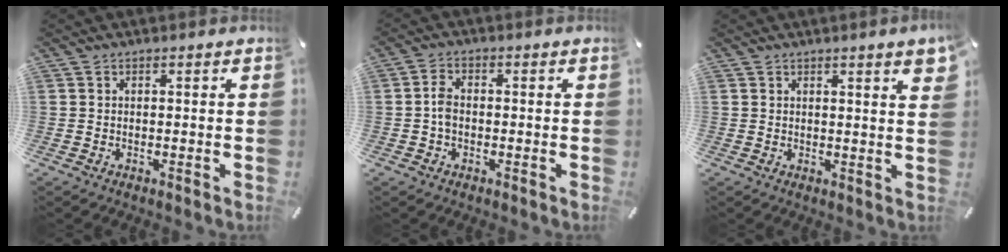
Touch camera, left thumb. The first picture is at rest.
{"total": 3.3, "force": [-0.3, 2.2, 2.4], "torque": [-0.052, 0.004, -0.008]}
{"total": 2.8, "force": [1.7, 0.1, 2.2], "torque": [-0.038, -0.003, 0.029]}